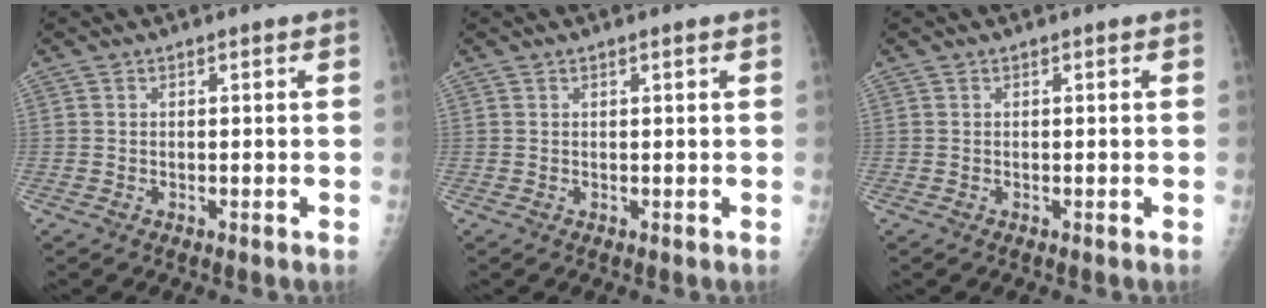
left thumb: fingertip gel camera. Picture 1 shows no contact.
{"total": 0.7, "force": [0.4, 0.1, 0.5], "torque": [-0.008, 0.001, 0.006]}
{"total": 0.0}